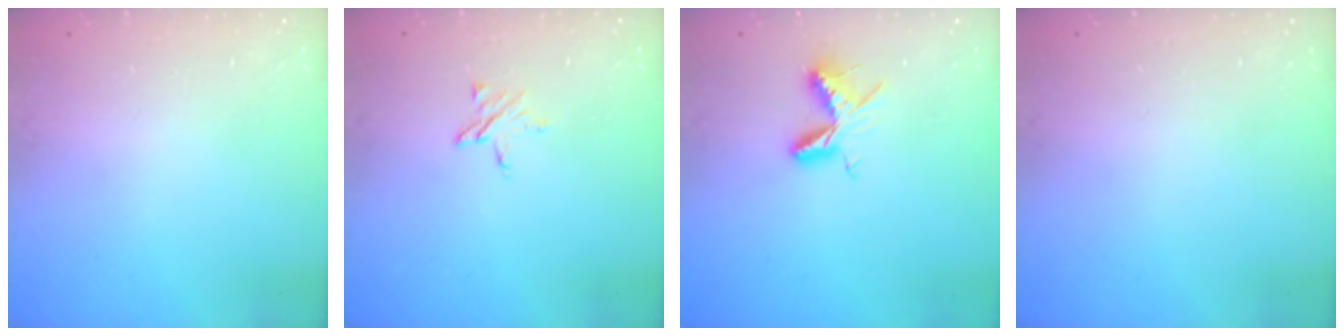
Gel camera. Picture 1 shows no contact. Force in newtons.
{"total": 3.1, "press": 3.0, "slide": 0.3}
{"total": 6.2, "press": 6.2, "slide": 0.7}
{"total": 0.0}